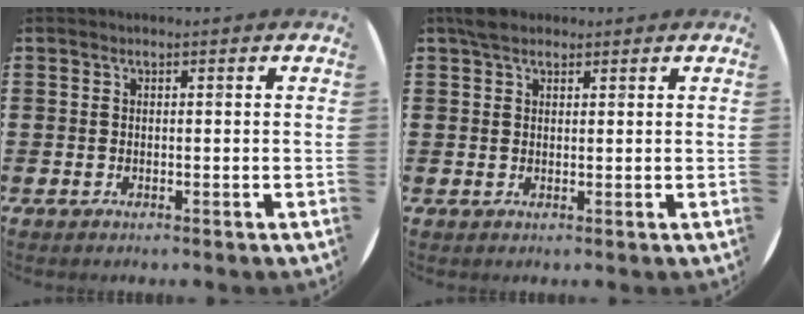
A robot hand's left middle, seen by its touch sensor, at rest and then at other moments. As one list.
[{"total": 2.6, "force": [2.1, 1.2, 1.0], "torque": [-0.016, 0.004, 0.038]}]